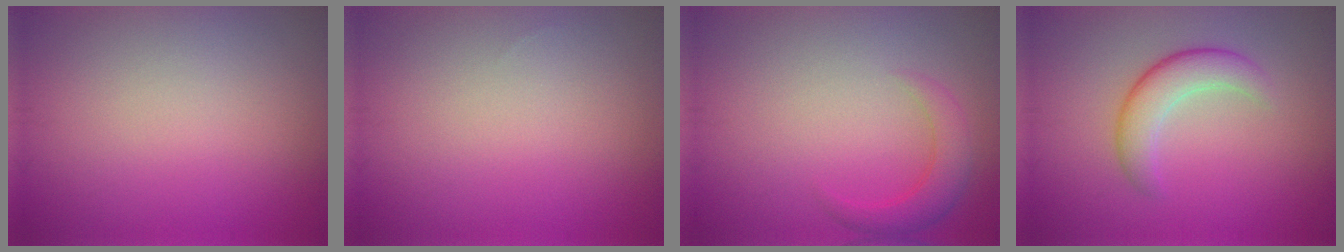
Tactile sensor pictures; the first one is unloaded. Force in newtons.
{"total": 0.0}
{"total": 2.7, "press": 2.6, "slide": 0.3}
{"total": 3.6, "press": 3.6, "slide": 0.2}